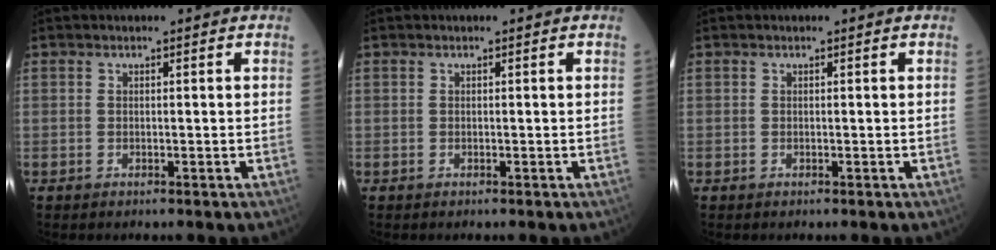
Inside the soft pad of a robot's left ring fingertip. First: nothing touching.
{"total": 0.0}
{"total": 0.0}